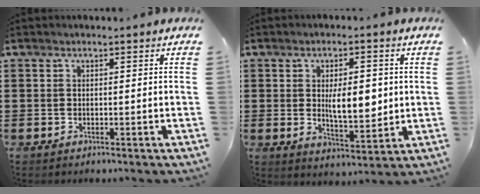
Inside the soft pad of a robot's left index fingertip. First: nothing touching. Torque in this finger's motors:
{"motor_torque": [1.73, -0.11, 0.46, 0.14]}